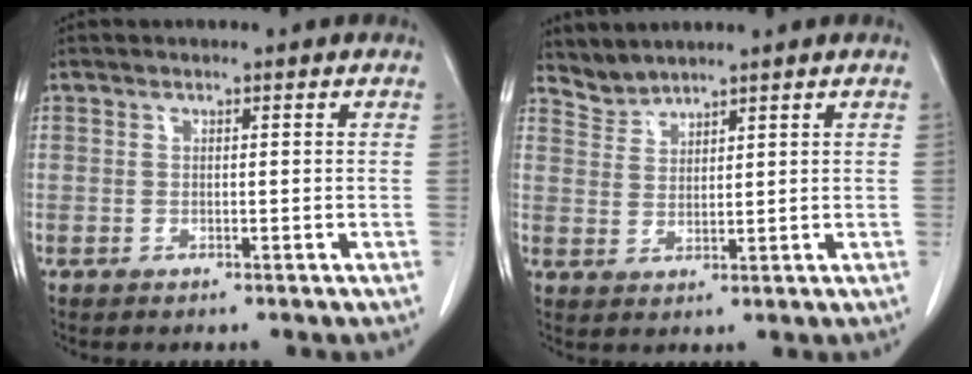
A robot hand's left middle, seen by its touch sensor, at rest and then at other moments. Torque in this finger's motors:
{"motor_torque": [-0.01, -0.52, -0.08, -0.03]}